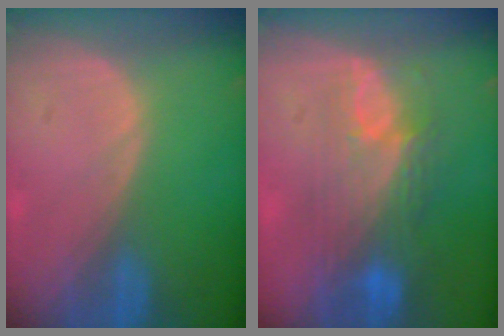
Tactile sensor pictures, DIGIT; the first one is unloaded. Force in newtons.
{"total": 9.5, "press": 8.3, "slide": 4.6}